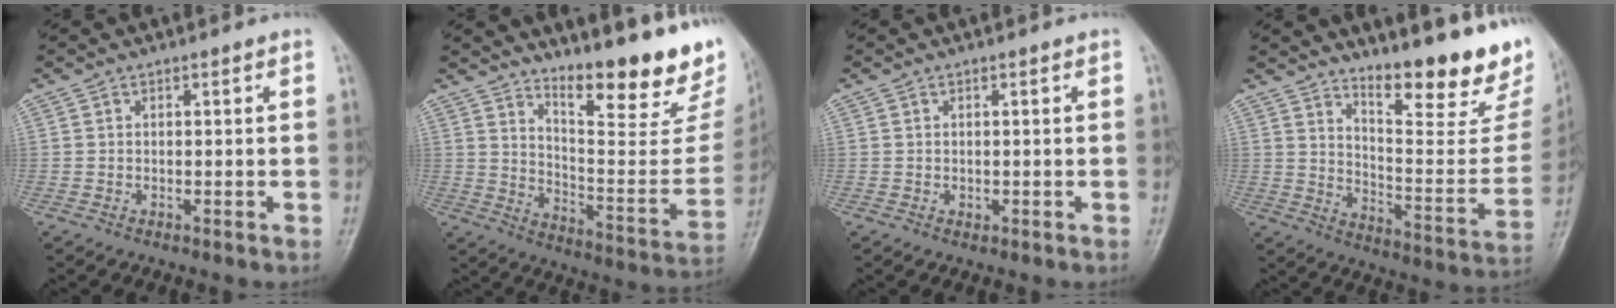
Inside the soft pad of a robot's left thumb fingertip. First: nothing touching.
{"total": 21.9, "force": [17.1, 4.6, 12.9], "torque": [-0.153, -0.135, 0.243]}
{"total": 0.6, "force": [0.2, 0.4, 0.4], "torque": [-0.001, -0.001, 0.003]}
{"total": 21.0, "force": [16.0, 4.8, 12.7], "torque": [-0.145, -0.125, 0.229]}